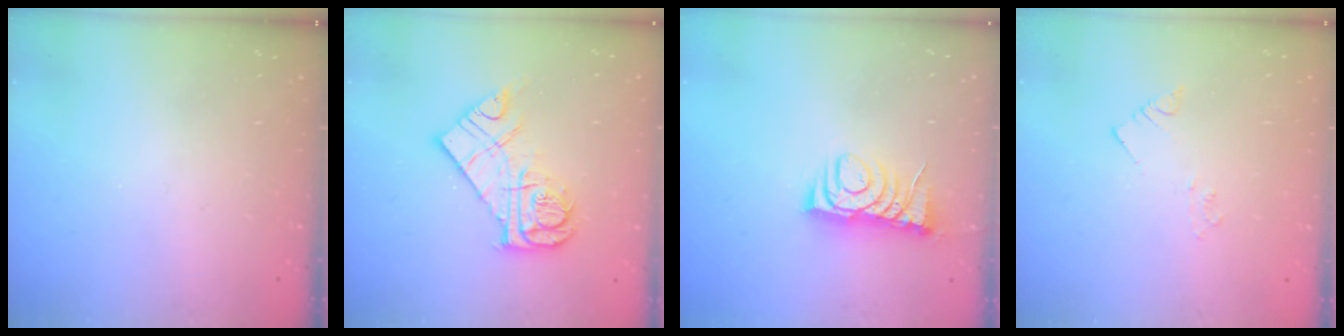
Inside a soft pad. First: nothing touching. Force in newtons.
{"total": 13.9, "press": 13.8, "slide": 1.5}
{"total": 7.8, "press": 7.7, "slide": 0.7}
{"total": 2.1, "press": 2.1, "slide": 0.3}